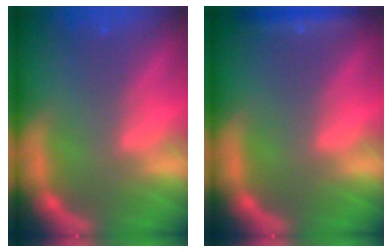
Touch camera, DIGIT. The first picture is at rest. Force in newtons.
{"total": 1.9}